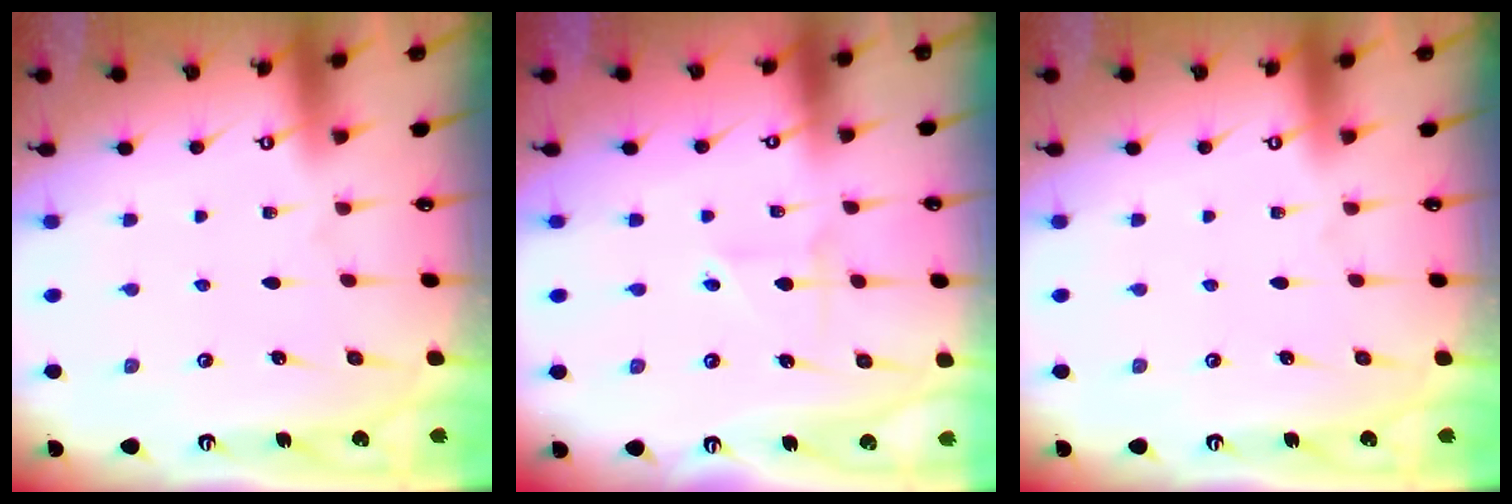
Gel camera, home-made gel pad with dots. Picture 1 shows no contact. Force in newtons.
{"total": 1.8, "press": 1.7, "slide": 0.2}
{"total": 0.0}